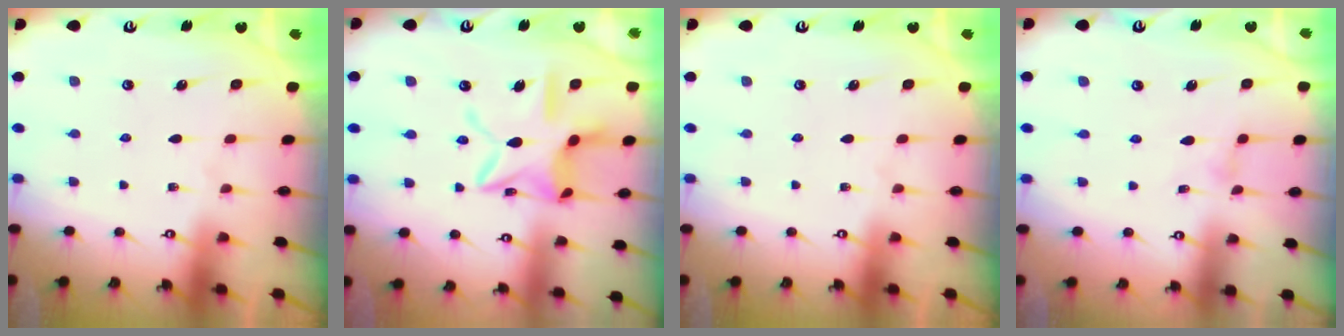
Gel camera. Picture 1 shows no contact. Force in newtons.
{"total": 14.9, "press": 14.8, "slide": 1.2}
{"total": 0.0}
{"total": 1.0, "press": 1.0, "slide": 0.2}